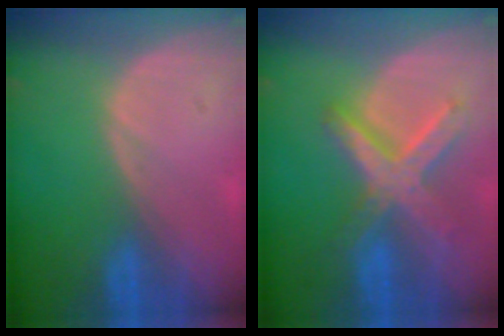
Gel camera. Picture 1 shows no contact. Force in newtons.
{"total": 8.4, "press": 7.2, "slide": 4.2}